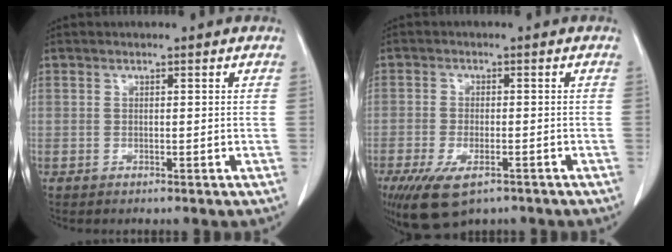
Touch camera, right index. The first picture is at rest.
{"total": 8.9, "force": [-5.6, 3.6, 5.9], "torque": [-0.111, -0.018, -0.087]}